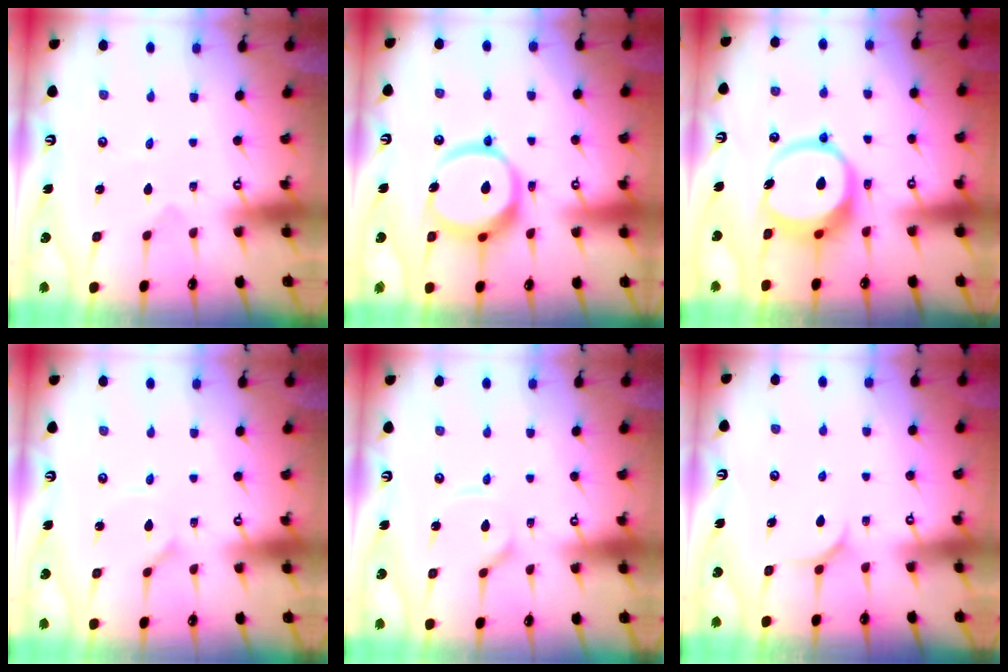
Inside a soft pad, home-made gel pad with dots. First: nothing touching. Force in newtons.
{"total": 15.3, "press": 15.1, "slide": 1.8}
{"total": 11.8, "press": 11.7, "slide": 1.5}
{"total": 0.9, "press": 0.9, "slide": 0.0}
{"total": 5.6, "press": 5.5, "slide": 0.6}
{"total": 5.8, "press": 5.8, "slide": 0.6}